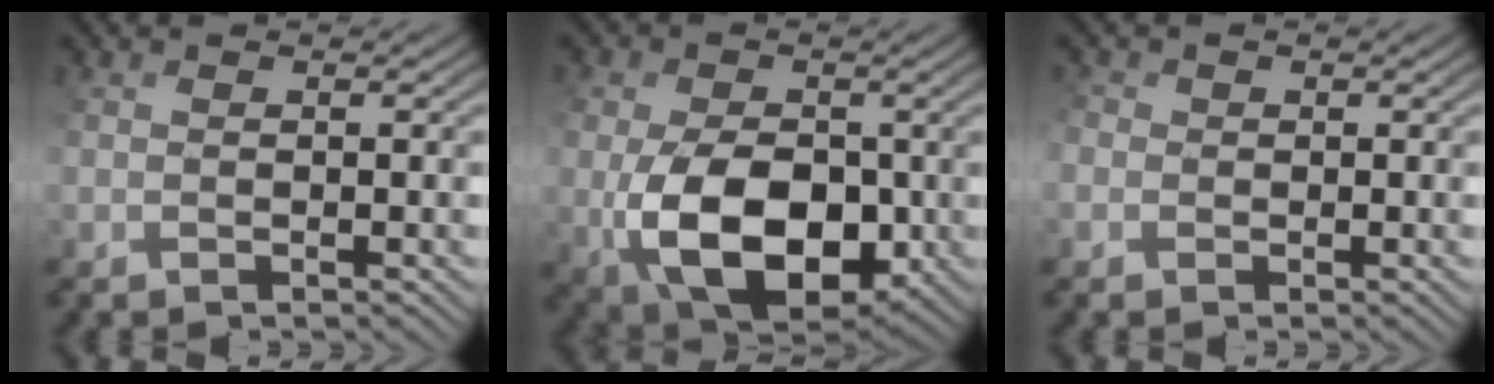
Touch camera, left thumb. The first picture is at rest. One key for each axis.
{"total": 11.1, "fx": -1.7, "fy": 7.5, "fz": 8.0, "tx": -0.172, "ty": -0.029, "tz": -0.017}
{"total": 1.5, "fx": -0.7, "fy": 1.4, "fz": 0.0, "tx": -0.017, "ty": -0.001, "tz": -0.010}